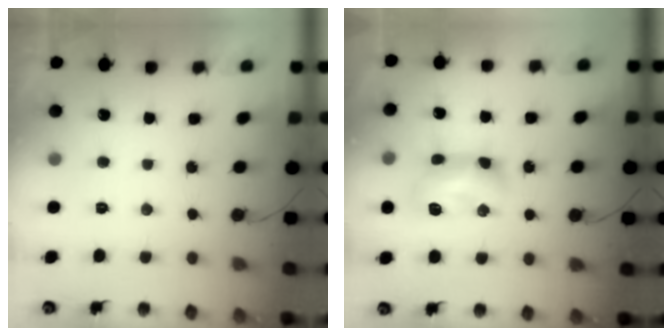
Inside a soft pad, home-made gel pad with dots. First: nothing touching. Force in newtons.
{"total": 10.5, "press": 10.4, "slide": 0.9}